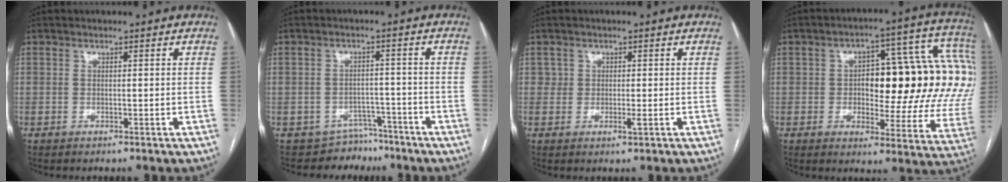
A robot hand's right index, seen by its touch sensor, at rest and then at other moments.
{"total": 5.2, "force": [-4.4, 2.7, -0.9], "torque": [0.021, 0.031, -0.065]}
{"total": 1.5, "force": [0.0, 1.0, 1.1], "torque": [-0.011, -0.001, 0.000]}
{"total": 24.6, "force": [2.3, 8.9, 22.8], "torque": [-0.227, 0.060, 0.049]}